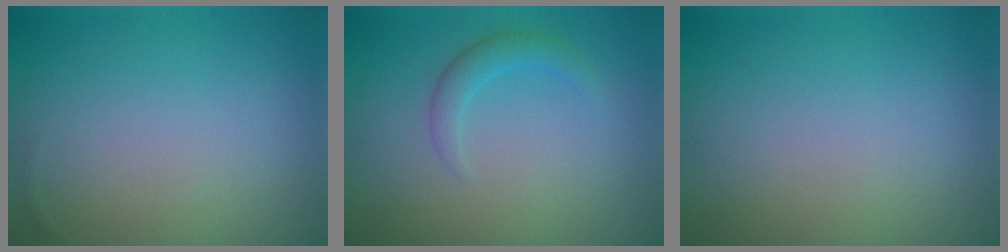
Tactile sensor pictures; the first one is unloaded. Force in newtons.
{"total": 1.9, "press": 1.9, "slide": 0.1}
{"total": 0.0}